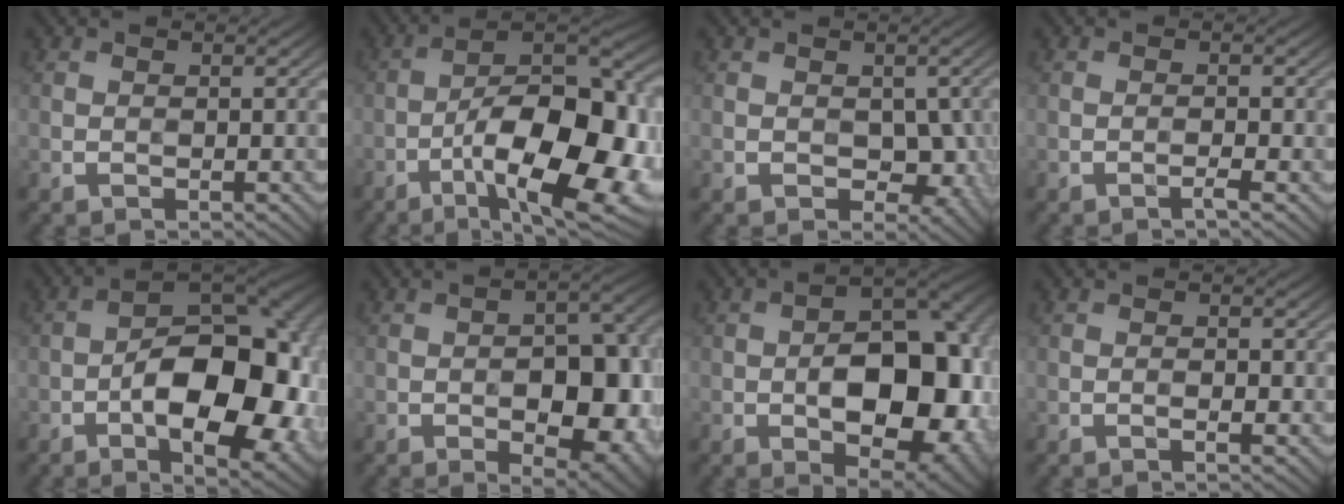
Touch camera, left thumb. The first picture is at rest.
{"total": 18.8, "force": [-7.7, 7.2, 15.6], "torque": [-0.218, 0.003, -0.120]}
{"total": 4.5, "force": [-0.8, 3.1, 3.1], "torque": [-0.036, -0.007, -0.014]}
{"total": 1.0, "force": [-0.7, -0.1, 0.8], "torque": [-0.012, 0.007, -0.017]}
{"total": 16.7, "force": [-4.2, 8.2, 14.0], "torque": [-0.191, -0.002, -0.072]}
{"total": 12.7, "force": [-3.2, 6.1, 10.7], "torque": [-0.123, -0.001, -0.040]}
{"total": 15.3, "force": [-3.0, 8.2, 12.5], "torque": [-0.151, -0.006, -0.044]}
{"total": 1.1, "force": [-0.4, 0.2, 1.0], "torque": [-0.015, 0.002, -0.008]}